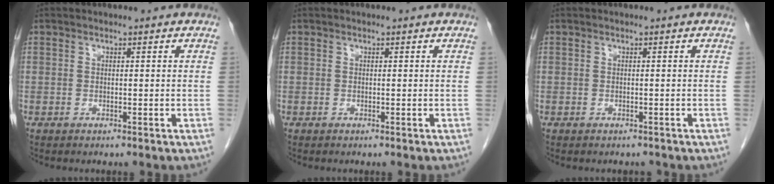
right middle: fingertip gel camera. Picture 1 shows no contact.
{"total": 0.0}
{"total": 1.0, "force": [-0.9, 0.5, 0.0], "torque": [-0.004, 0.002, -0.013]}